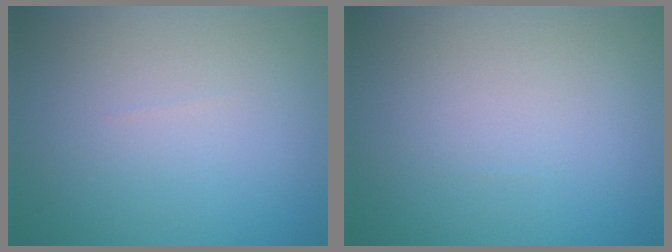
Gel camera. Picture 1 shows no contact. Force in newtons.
{"total": 0.0}